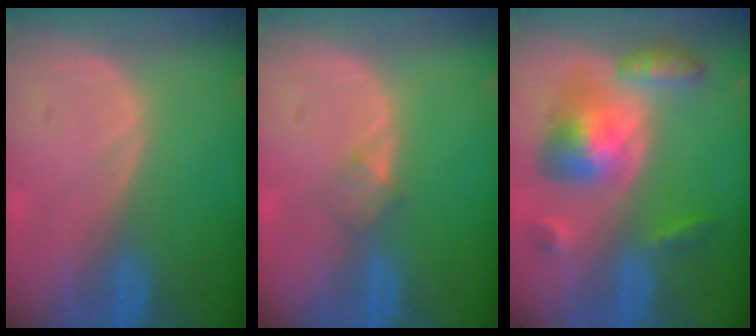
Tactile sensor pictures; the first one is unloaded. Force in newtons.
{"total": 1.8, "press": 1.8, "slide": 0.2}
{"total": 8.2, "press": 8.2, "slide": 0.7}